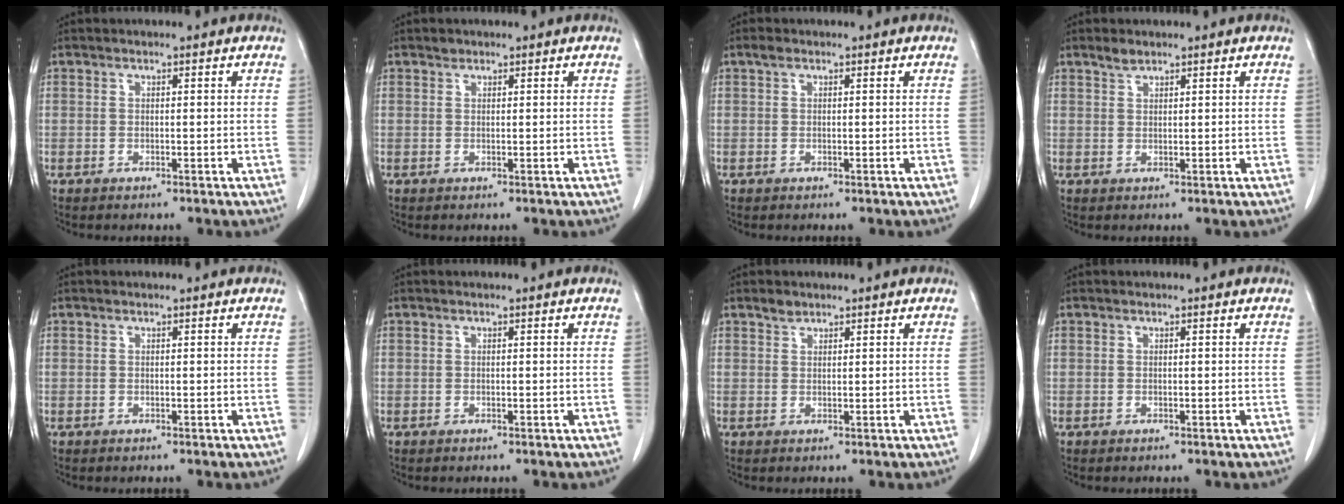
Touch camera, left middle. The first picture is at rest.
{"total": 0.6, "force": [0.5, 0.3, 0.0], "torque": [-0.003, 0.000, 0.008]}
{"total": 0.8, "force": [0.5, 0.4, 0.5], "torque": [-0.013, 0.012, 0.010]}
{"total": 1.5, "force": [1.3, 0.5, 0.6], "torque": [-0.014, 0.001, 0.027]}
{"total": 0.0}
{"total": 0.0}
{"total": 1.3, "force": [1.1, 0.6, 0.3], "torque": [-0.008, 0.000, 0.021]}
{"total": 0.0}